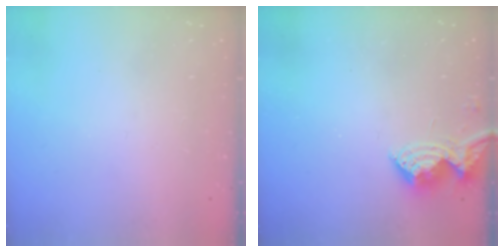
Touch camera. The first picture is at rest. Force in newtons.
{"total": 8.2, "press": 8.2, "slide": 0.8}